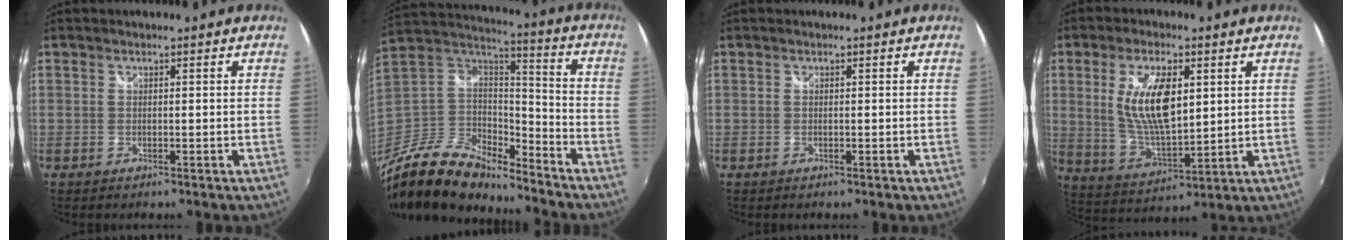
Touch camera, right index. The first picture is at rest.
{"total": 20.1, "force": [-15.1, 8.1, 10.6], "torque": [-0.235, -0.010, -0.280]}
{"total": 0.0}
{"total": 12.7, "force": [3.1, 5.2, 11.1], "torque": [-0.212, -0.003, 0.069]}